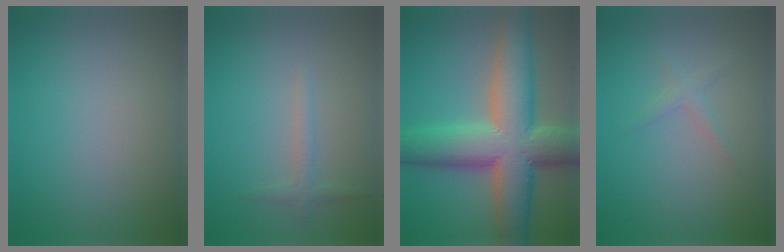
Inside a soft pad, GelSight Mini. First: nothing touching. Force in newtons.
{"total": 1.3, "press": 1.3, "slide": 0.0}
{"total": 12.8, "press": 12.8, "slide": 0.6}
{"total": 1.1, "press": 1.1, "slide": 0.0}